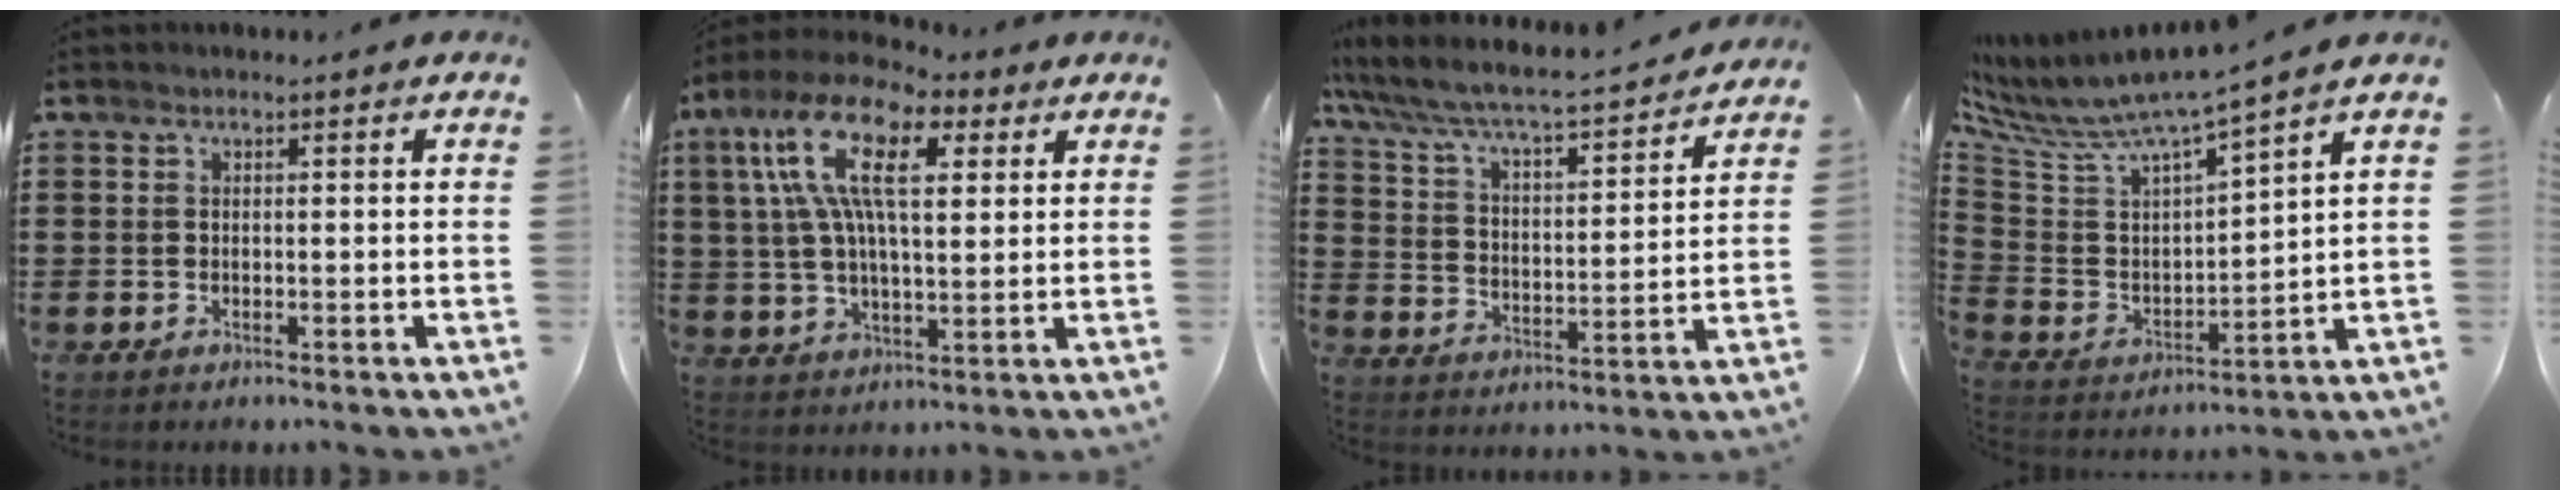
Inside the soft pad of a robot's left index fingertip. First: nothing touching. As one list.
[{"total": 14.6, "force": [6.5, 5.8, 11.7], "torque": [-0.266, -0.010, 0.109]}, {"total": 5.1, "force": [4.6, 0.2, 2.2], "torque": [-0.066, -0.041, 0.068]}, {"total": 5.5, "force": [5.0, 0.2, 2.3], "torque": [-0.073, -0.048, 0.075]}]